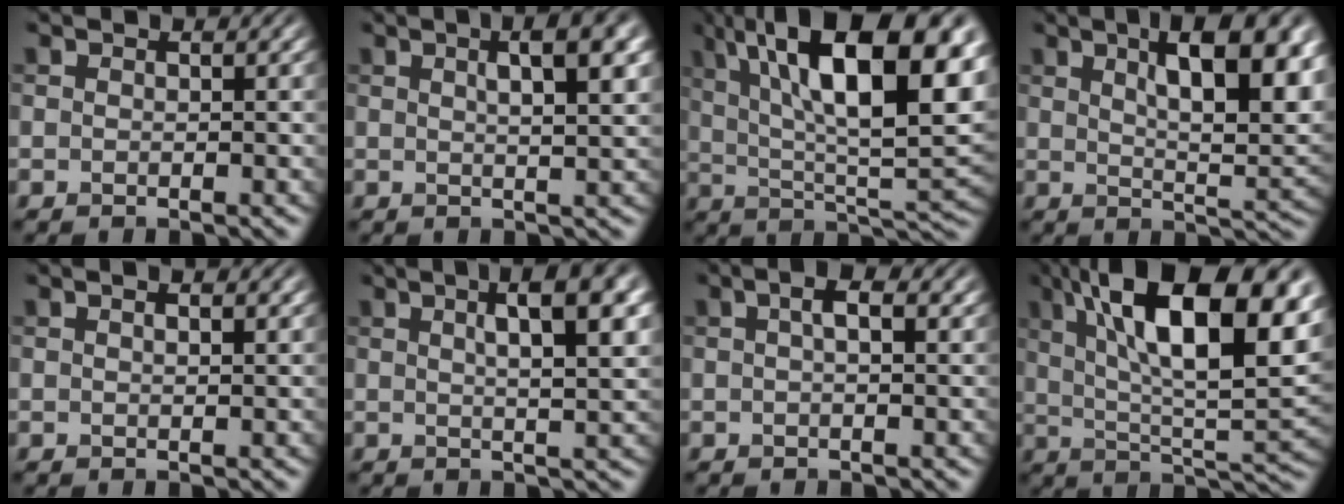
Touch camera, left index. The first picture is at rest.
{"total": 5.1, "force": [1.2, 1.4, 4.8], "torque": [-0.045, 0.021, 0.015]}
{"total": 16.8, "force": [5.7, 5.9, 14.6], "torque": [-0.217, 0.026, 0.106]}
{"total": 11.0, "force": [3.9, 3.6, 9.6], "torque": [-0.114, 0.009, 0.066]}
{"total": 1.5, "force": [0.6, 0.7, 1.2], "torque": [0.002, 0.008, -0.001]}
{"total": 6.4, "force": [1.5, 1.5, 6.0], "torque": [-0.063, 0.016, 0.029]}
{"total": 1.8, "force": [0.0, 0.4, 1.7], "torque": [-0.025, 0.007, 0.012]}
{"total": 16.3, "force": [5.7, 5.7, 14.1], "torque": [-0.213, 0.024, 0.104]}